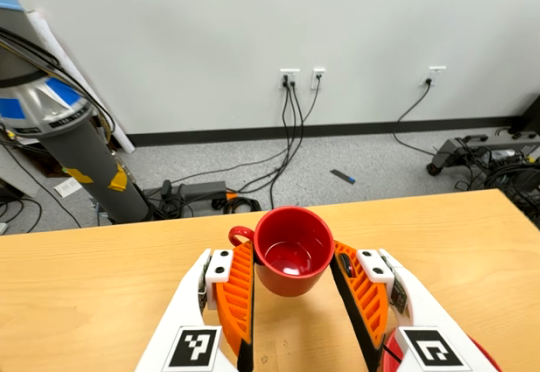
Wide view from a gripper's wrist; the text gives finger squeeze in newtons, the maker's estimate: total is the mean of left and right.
{"total": 2.5, "left": 2.4, "right": 2.6}